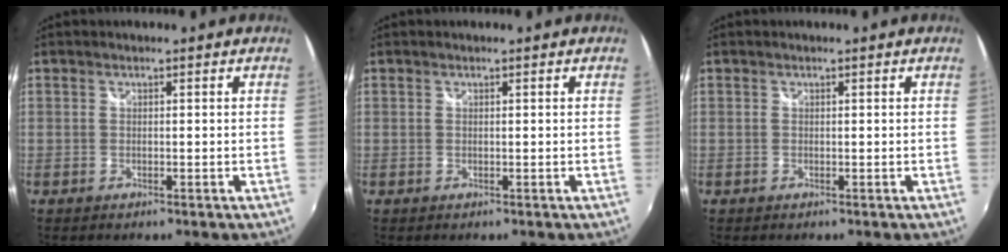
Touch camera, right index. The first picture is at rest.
{"total": 0.0}
{"total": 0.0}